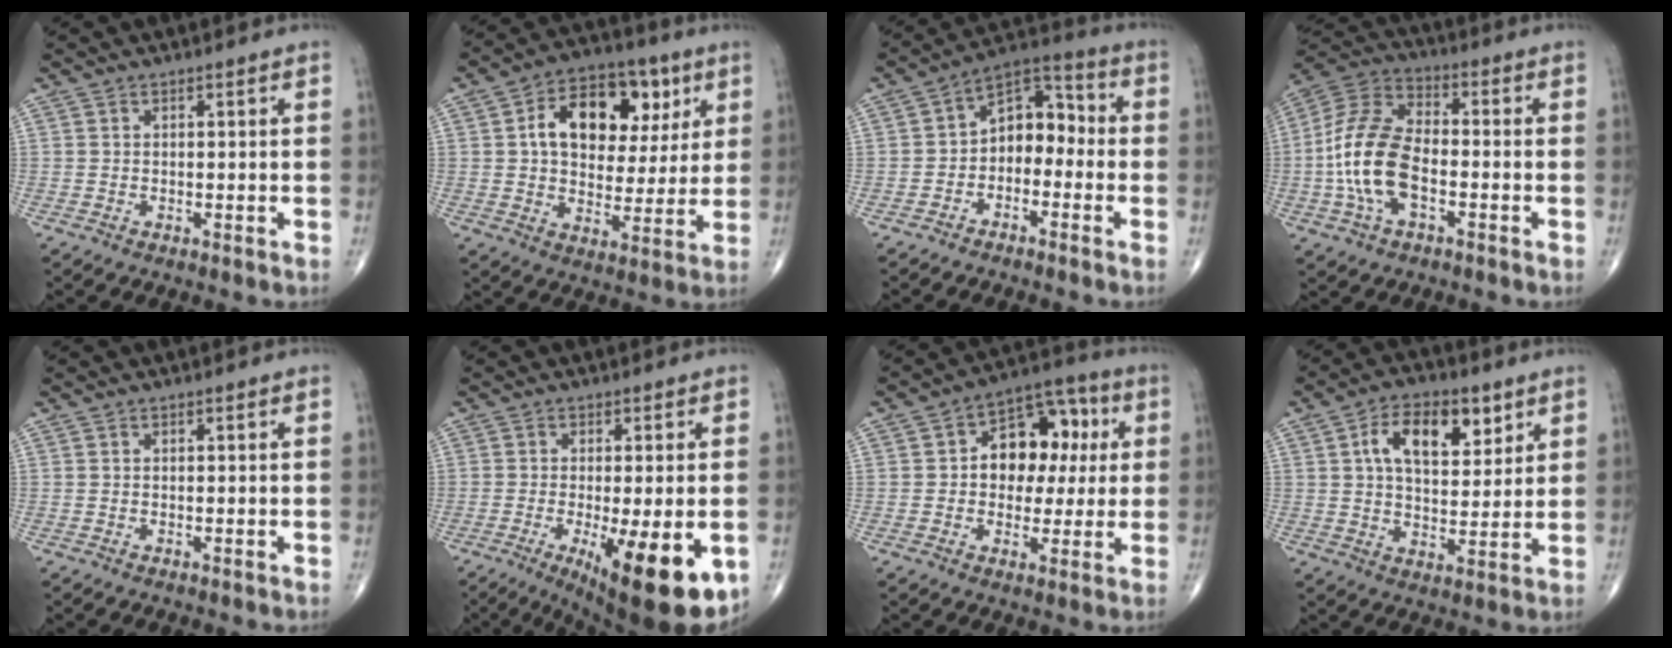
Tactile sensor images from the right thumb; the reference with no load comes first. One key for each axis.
{"total": 17.6, "fx": 5.3, "fy": 11.4, "fz": 12.3, "tx": -0.150, "ty": 0.005, "tz": 0.082}
{"total": 9.2, "fx": -1.9, "fy": 6.3, "fz": 6.4, "tx": -0.063, "ty": 0.048, "tz": -0.051}
{"total": 15.2, "fx": -3.1, "fy": 8.2, "fz": 12.4, "tx": -0.258, "ty": 0.031, "tz": -0.064}
{"total": 0.0}
{"total": 15.8, "fx": -5.3, "fy": 4.7, "fz": 14.2, "tx": -0.176, "ty": -0.021, "tz": -0.064}
{"total": 13.5, "fx": 1.9, "fy": 9.4, "fz": 9.5, "tx": -0.082, "ty": 0.024, "tz": 0.020}
{"total": 12.6, "fx": 5.0, "fy": 6.9, "fz": 9.3, "tx": -0.125, "ty": -0.013, "tz": 0.084}